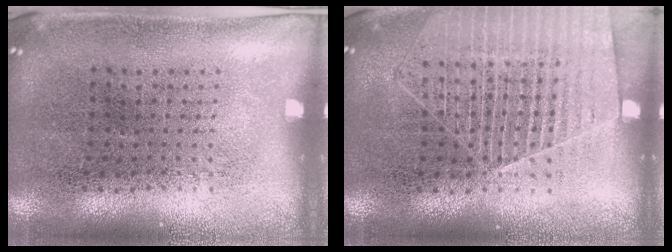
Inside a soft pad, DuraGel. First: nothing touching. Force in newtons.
{"total": 1.4, "press": 1.3, "slide": 0.5}